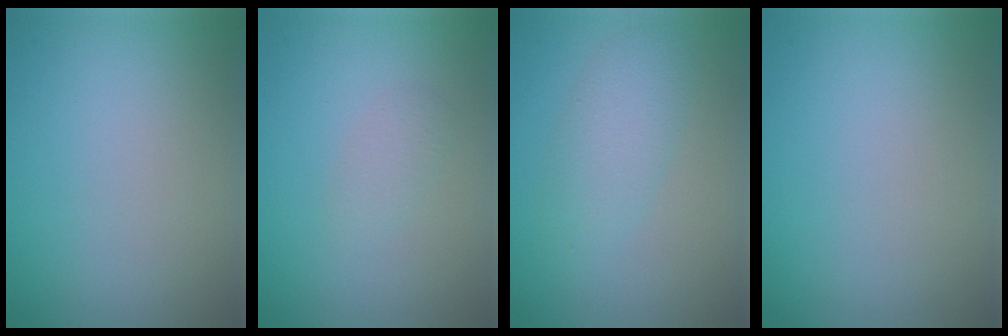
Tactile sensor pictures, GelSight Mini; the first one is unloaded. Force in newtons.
{"total": 1.2, "press": 1.2, "slide": 0.0}
{"total": 2.9, "press": 2.9, "slide": 0.1}
{"total": 0.0}